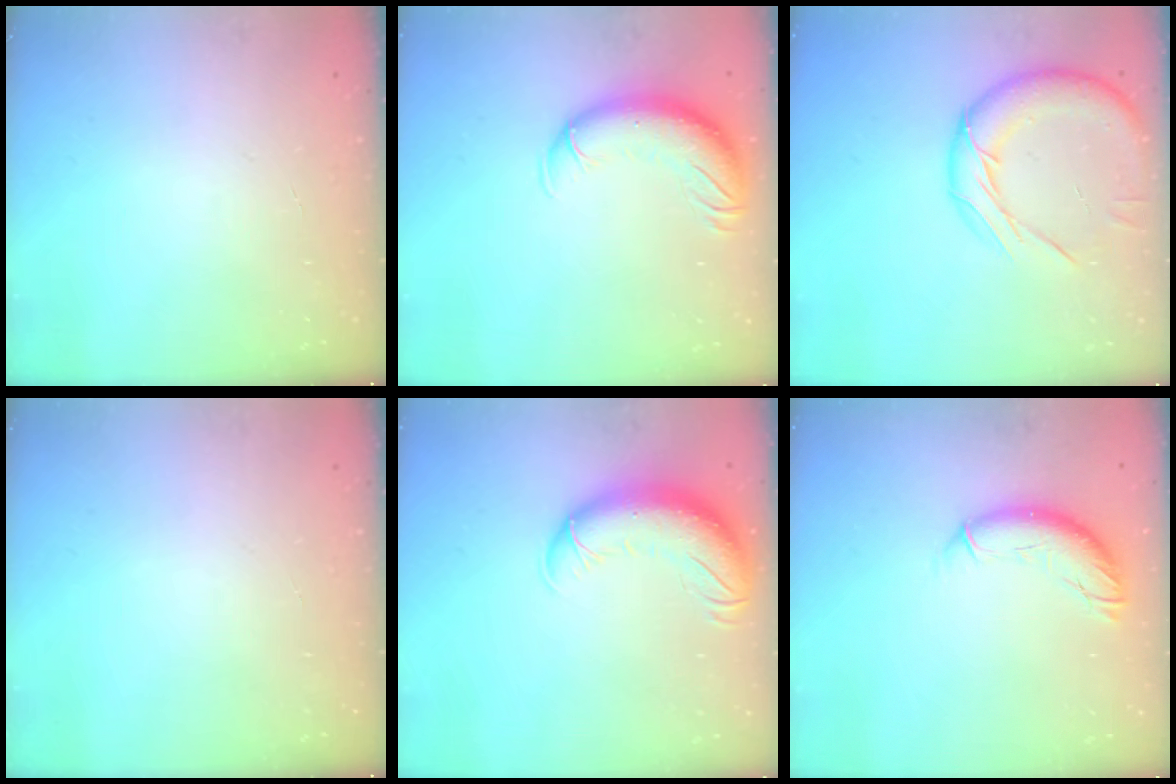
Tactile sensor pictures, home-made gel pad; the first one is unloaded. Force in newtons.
{"total": 12.4, "press": 11.9, "slide": 3.6}
{"total": 14.9, "press": 14.9, "slide": 1.2}
{"total": 0.0}
{"total": 14.6, "press": 14.2, "slide": 3.6}
{"total": 10.1, "press": 10.0, "slide": 1.3}